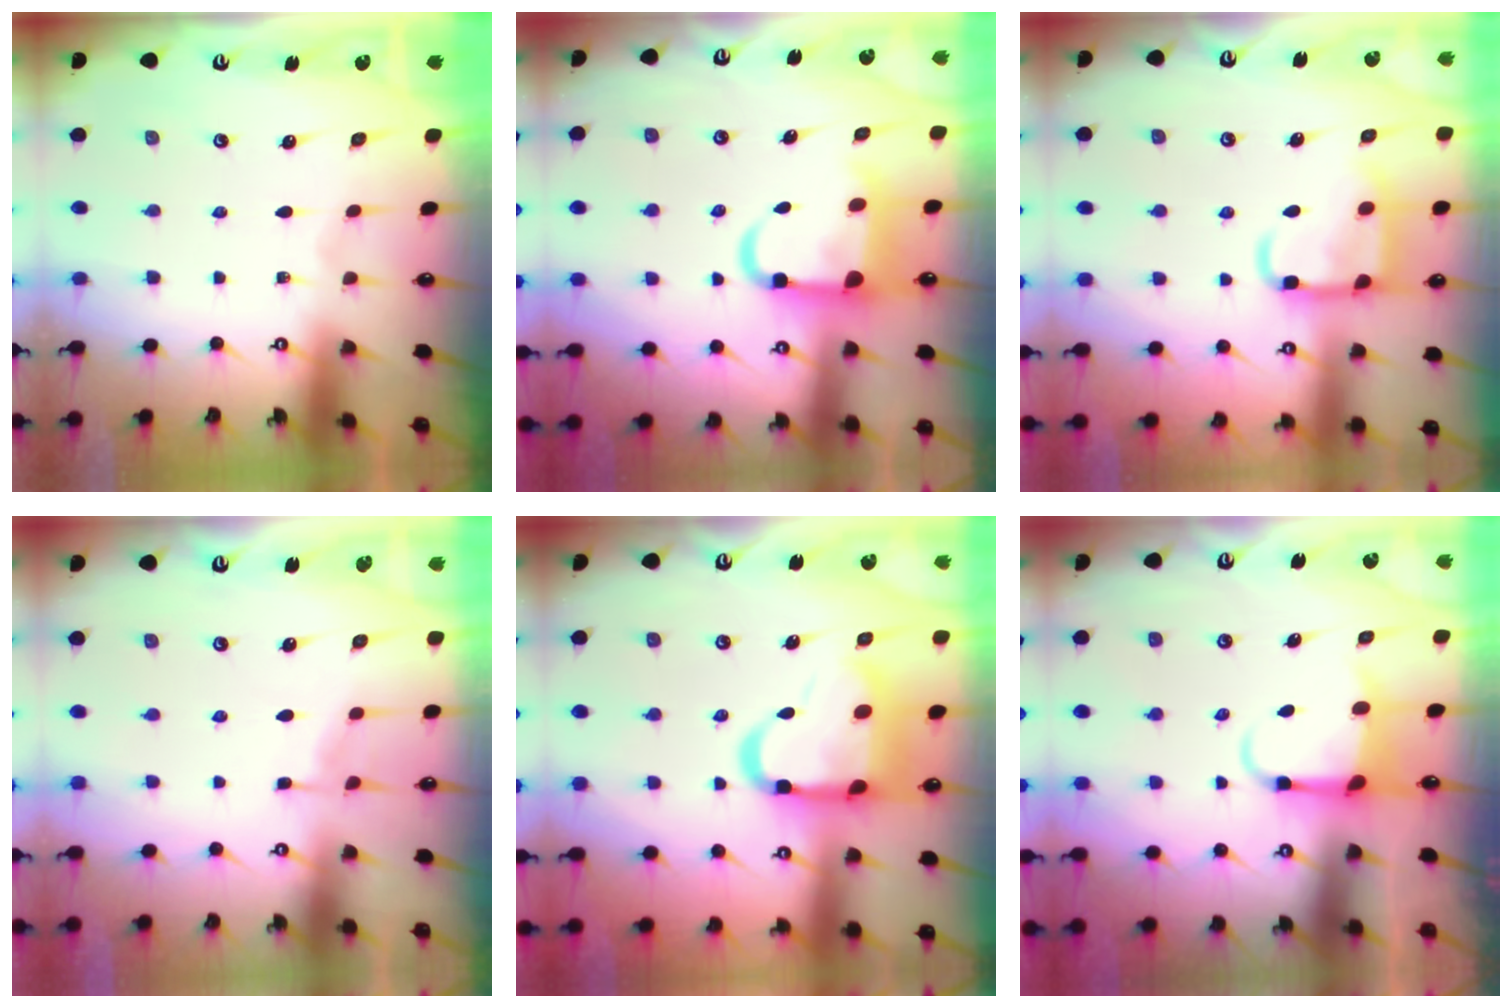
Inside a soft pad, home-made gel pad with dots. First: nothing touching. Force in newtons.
{"total": 9.9, "press": 9.7, "slide": 1.7}
{"total": 13.4, "press": 13.3, "slide": 1.5}
{"total": 5.3, "press": 5.3, "slide": 0.7}
{"total": 17.5, "press": 17.4, "slide": 2.0}
{"total": 3.9, "press": 3.7, "slide": 1.1}